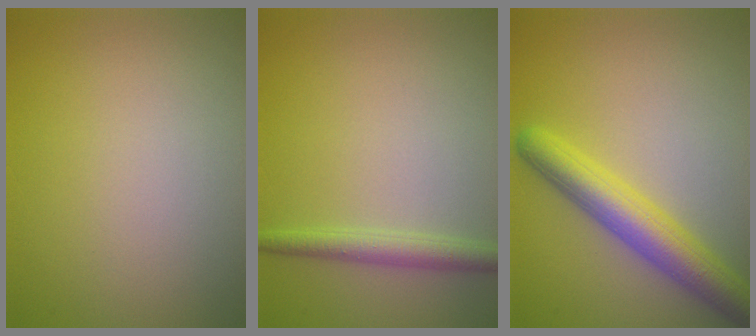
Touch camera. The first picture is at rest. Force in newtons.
{"total": 2.3, "press": 2.3, "slide": 0.1}
{"total": 5.4, "press": 5.4, "slide": 0.2}